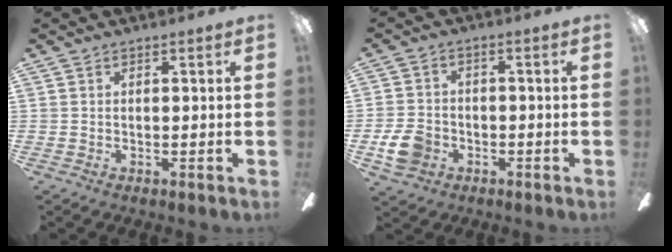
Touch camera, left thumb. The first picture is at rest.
{"total": 7.1, "force": [-2.7, 5.4, 3.7], "torque": [-0.083, 0.011, -0.051]}